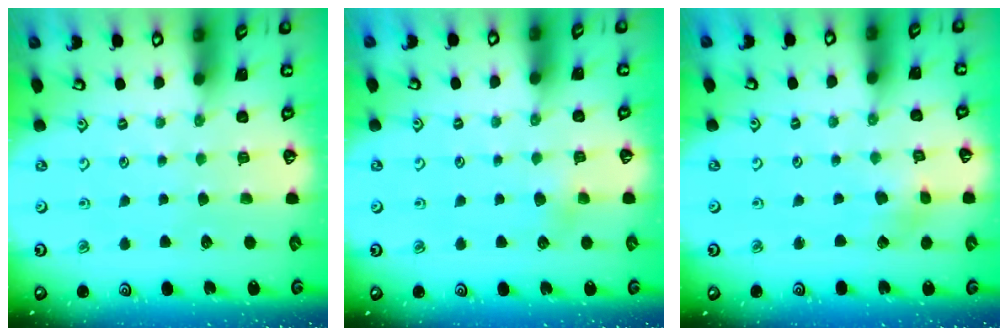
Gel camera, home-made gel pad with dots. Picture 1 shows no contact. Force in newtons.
{"total": 3.4, "press": 3.4, "slide": 0.4}
{"total": 2.8, "press": 2.8, "slide": 0.1}